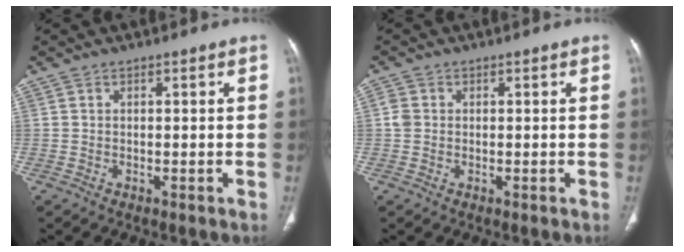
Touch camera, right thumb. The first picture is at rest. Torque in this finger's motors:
{"motor_torque": [-0.02, -0.06, 0.48, 0.25, 0.02]}